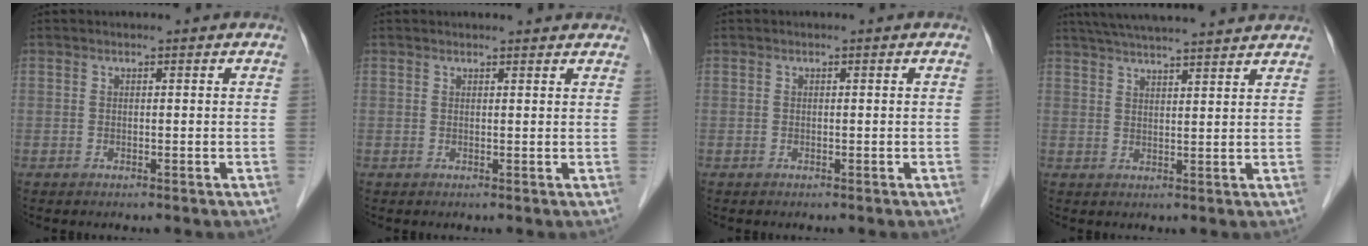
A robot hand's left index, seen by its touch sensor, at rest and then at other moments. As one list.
[{"total": 4.9, "force": [4.6, 1.0, 1.3], "torque": [-0.012, 0.017, 0.045]}, {"total": 0.0}, {"total": 15.6, "force": [14.1, 0.8, 6.7], "torque": [-0.117, 0.041, 0.199]}]